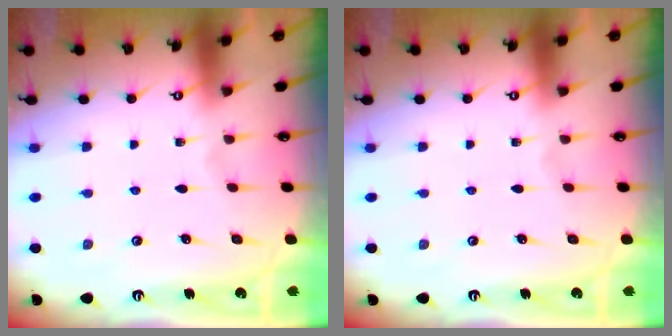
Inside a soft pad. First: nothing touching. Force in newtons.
{"total": 0.0}